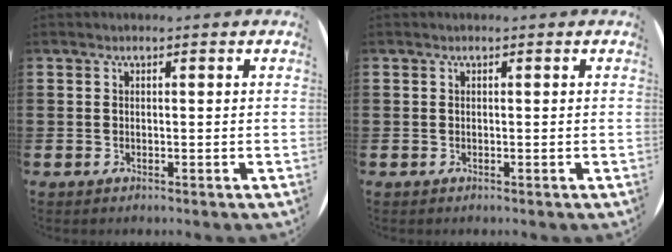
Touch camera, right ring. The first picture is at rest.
{"total": 0.0}